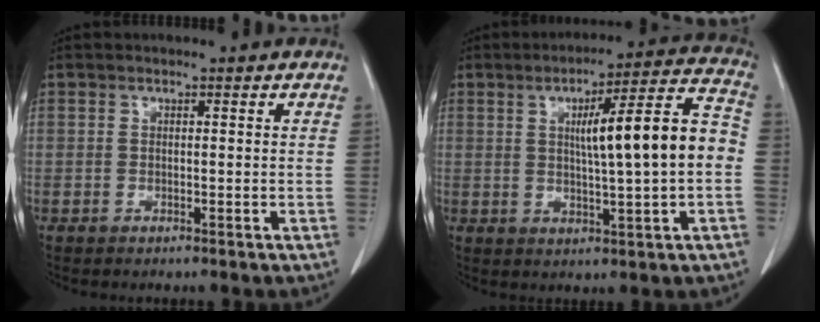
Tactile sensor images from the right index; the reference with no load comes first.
{"total": 13.0, "force": [0.5, 0.7, 12.9], "torque": [-0.188, 0.025, 0.007]}